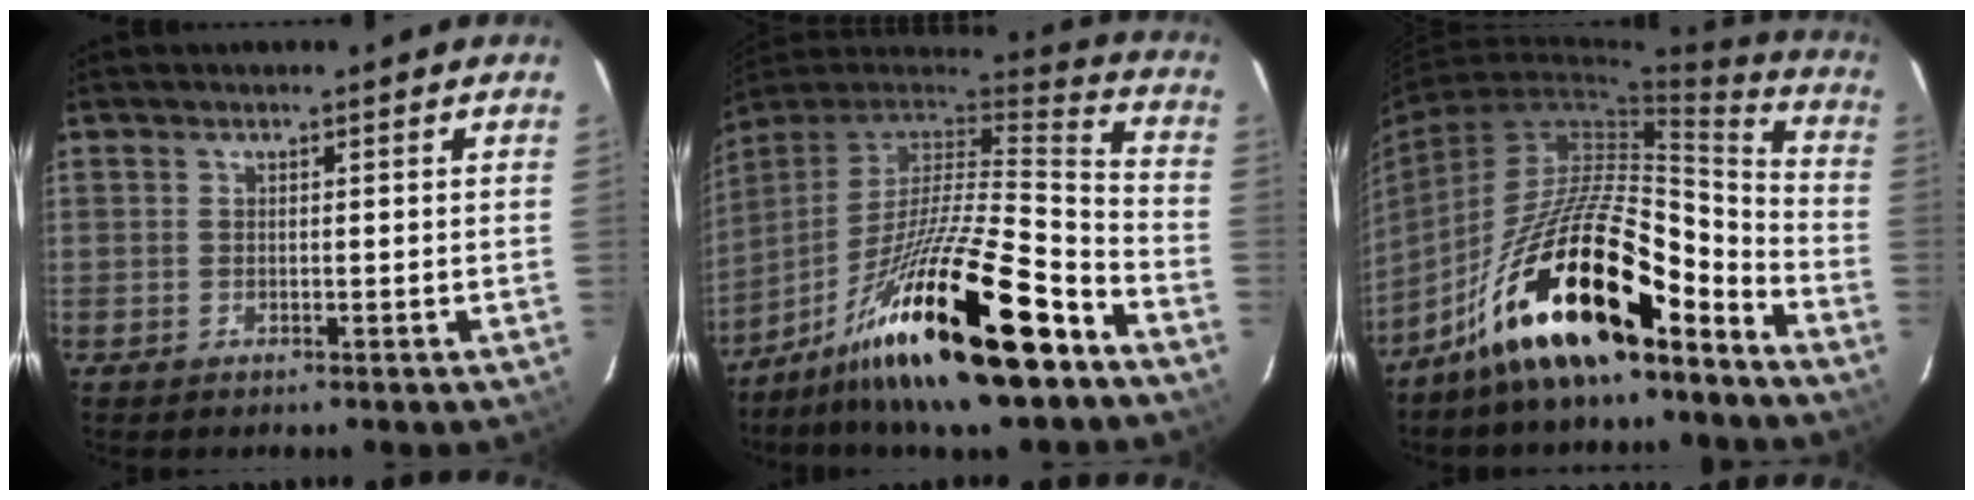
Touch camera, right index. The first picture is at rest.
{"total": 28.2, "force": [-18.4, 4.6, 20.8], "torque": [-0.342, -0.046, -0.308]}
{"total": 20.1, "force": [-13.4, 6.1, 13.7], "torque": [-0.237, 0.010, -0.240]}